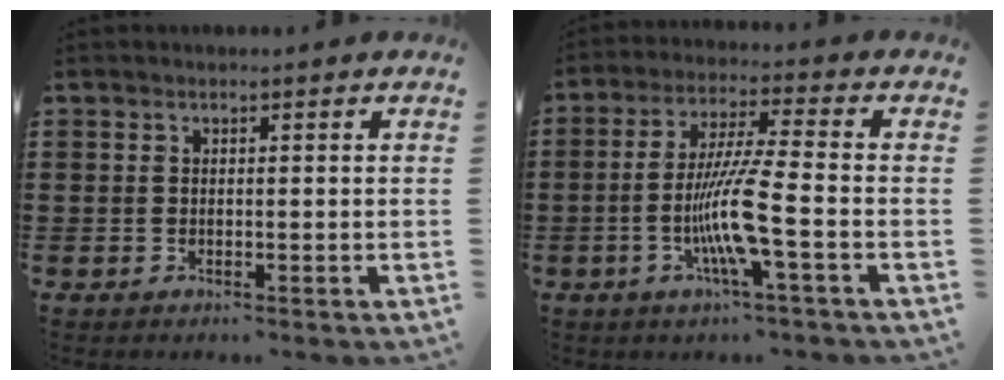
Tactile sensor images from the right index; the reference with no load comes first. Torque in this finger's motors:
{"motor_torque": [0.34, 0.03, 0.40, 0.07]}